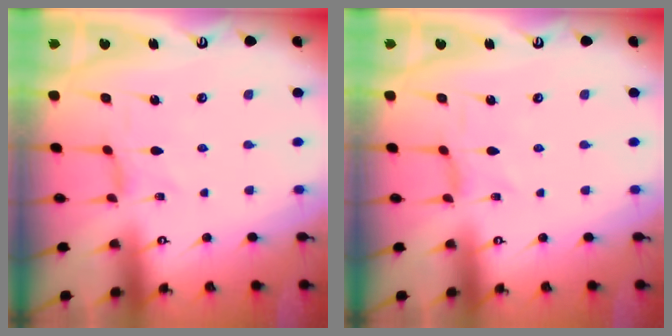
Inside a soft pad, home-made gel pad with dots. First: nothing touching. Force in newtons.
{"total": 0.0}